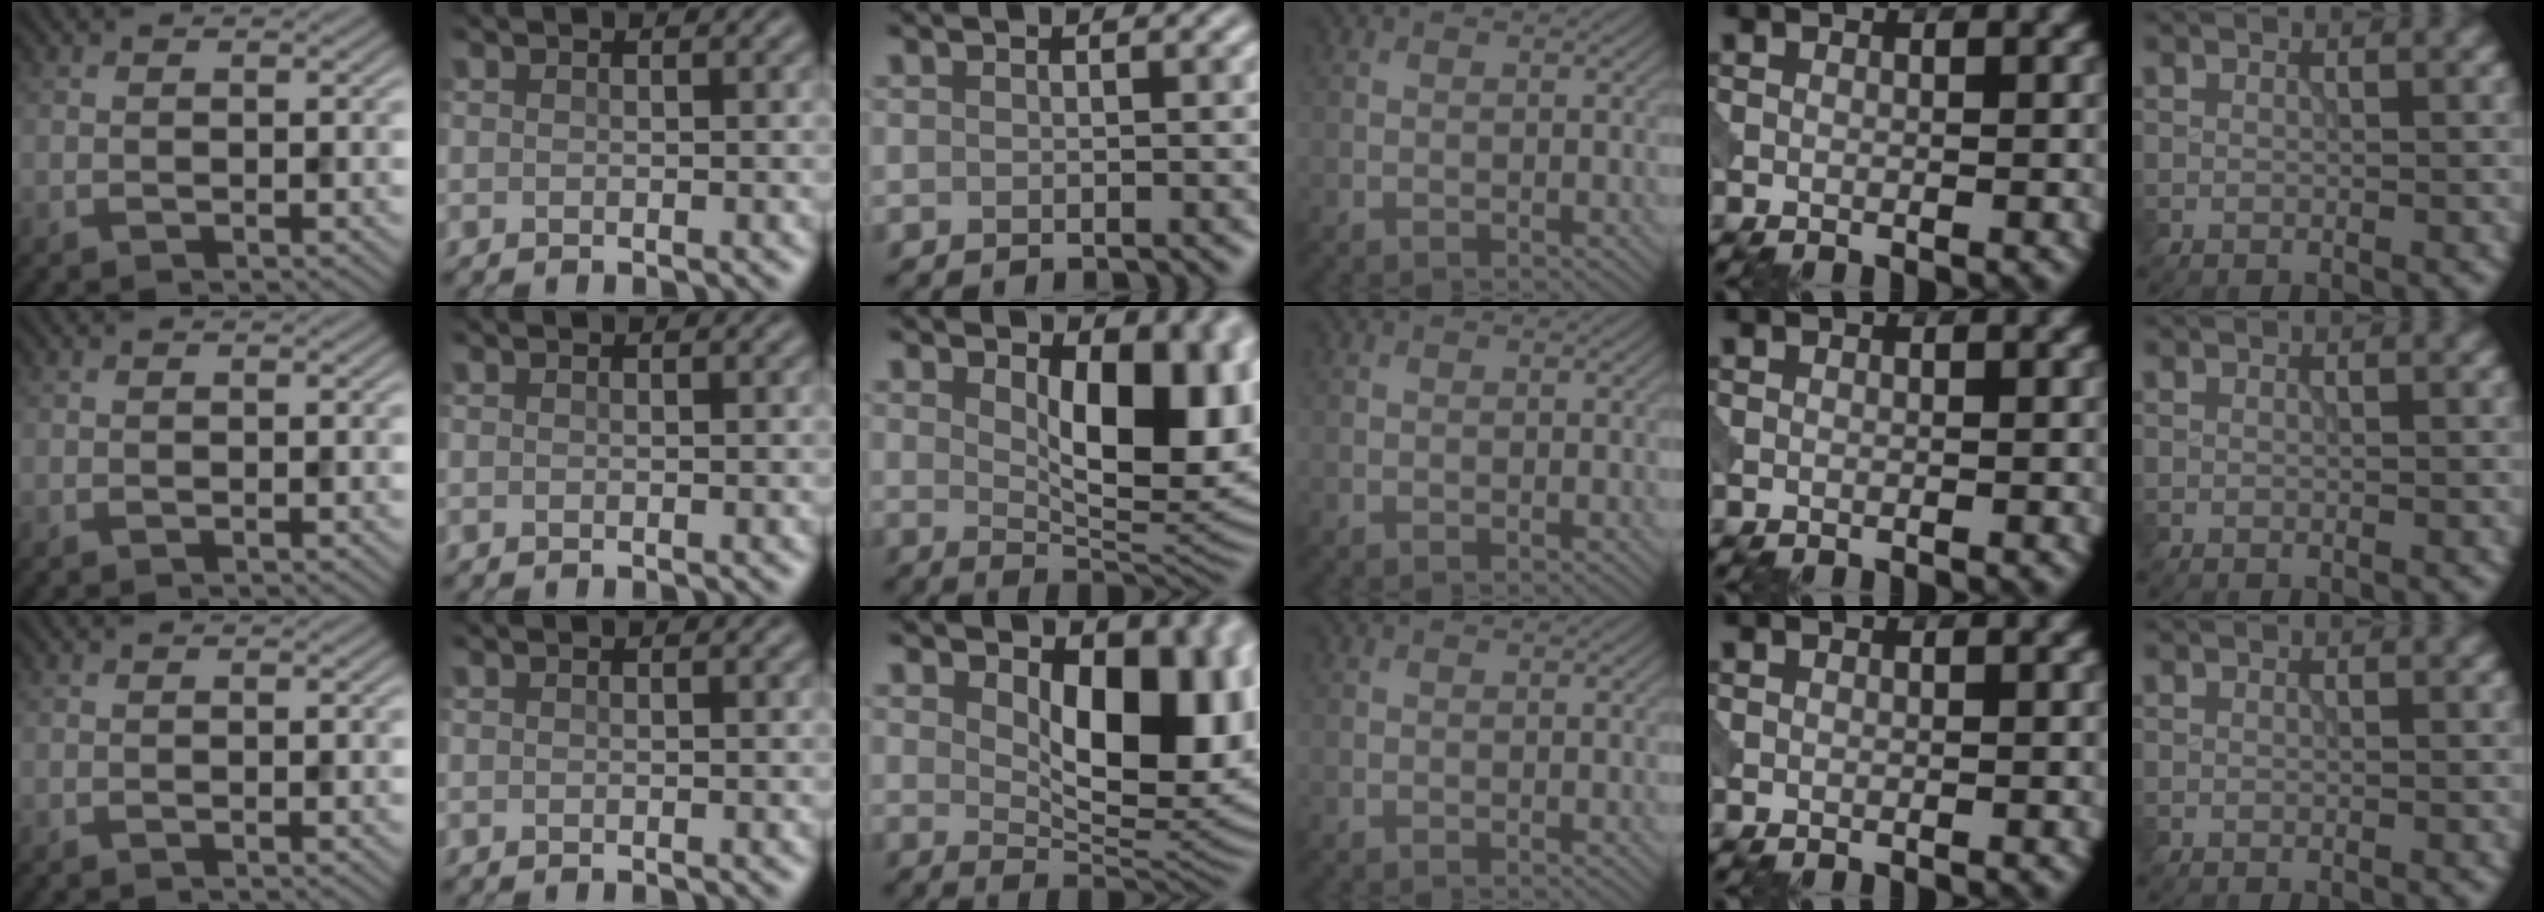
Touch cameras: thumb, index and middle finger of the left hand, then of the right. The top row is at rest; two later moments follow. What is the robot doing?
{"motion": "pour", "object": "beaker"}